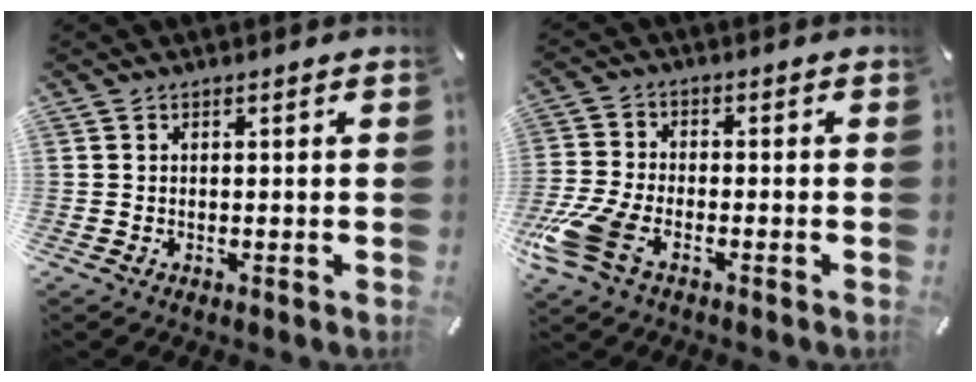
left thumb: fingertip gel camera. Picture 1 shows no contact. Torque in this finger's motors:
{"motor_torque": [0.05, 0.90, 1.02, 0.45, 0.44]}